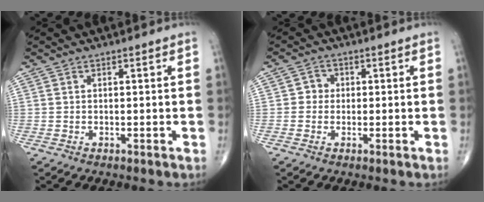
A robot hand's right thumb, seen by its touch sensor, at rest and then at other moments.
{"total": 2.5, "force": [0.0, 2.3, 0.8], "torque": [0.006, 0.008, -0.007]}